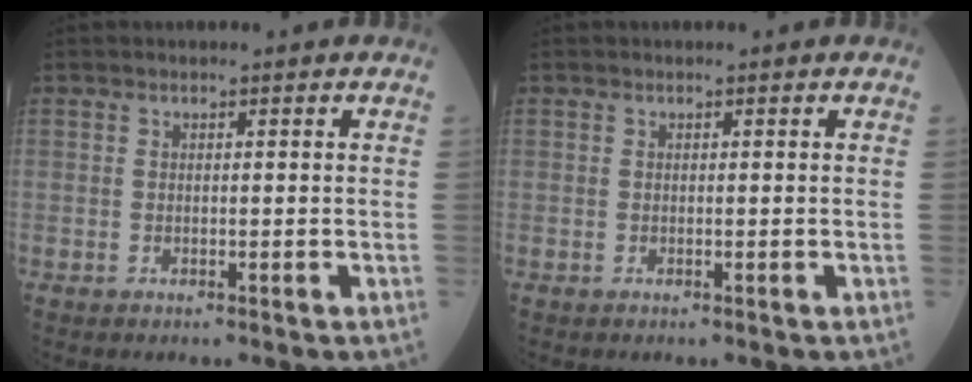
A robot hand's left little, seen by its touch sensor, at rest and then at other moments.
{"total": 0.0}